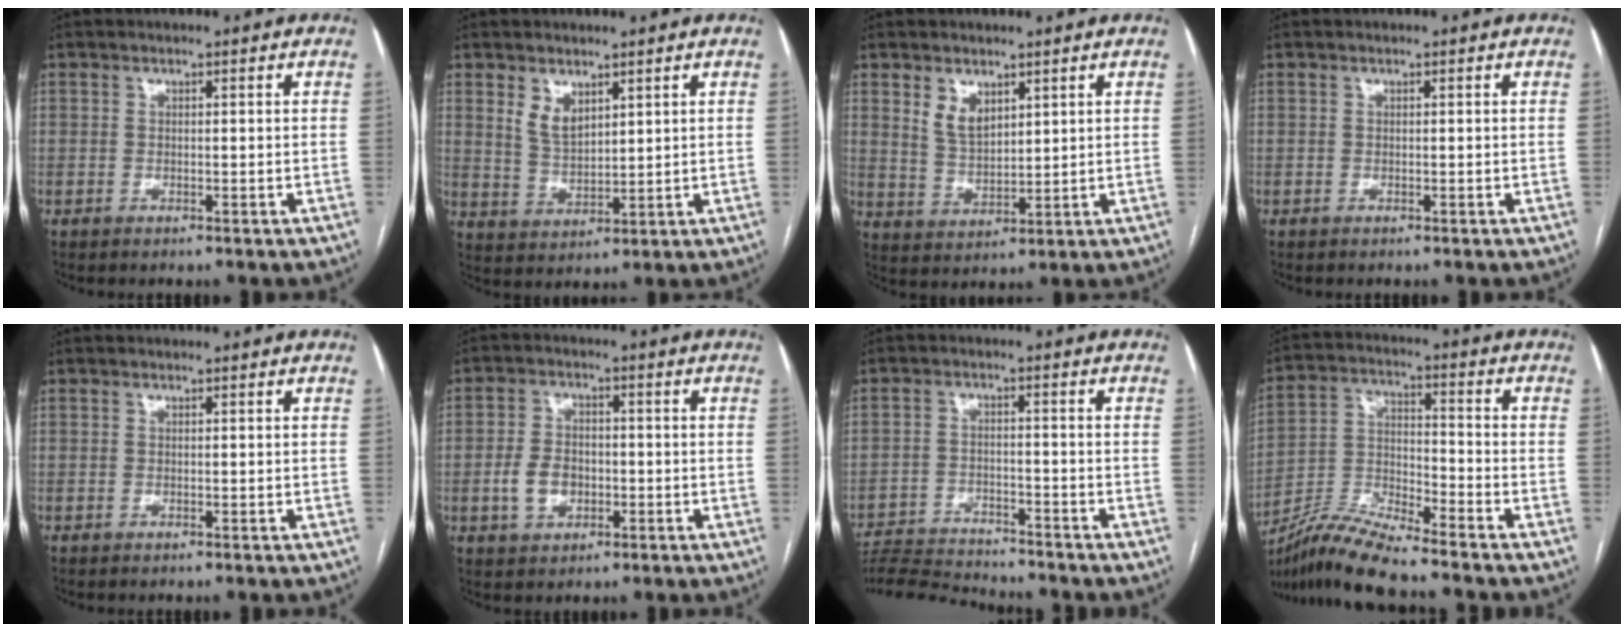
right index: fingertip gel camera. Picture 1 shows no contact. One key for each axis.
{"total": 4.5, "fx": 2.7, "fy": 2.3, "fz": 2.8, "tx": -0.058, "ty": -0.004, "tz": 0.062}
{"total": 4.8, "fx": 2.8, "fy": 2.6, "fz": 3.0, "tx": -0.060, "ty": -0.003, "tz": 0.064}
{"total": 0.0}
{"total": 0.0}
{"total": 5.5, "fx": -1.4, "fy": 3.9, "fz": 3.7, "tx": -0.077, "ty": 0.009, "tz": -0.020}
{"total": 10.2, "fx": -10.1, "fy": 0.0, "fz": 1.9, "tx": -0.032, "ty": -0.003, "tz": -0.168}
{"total": 10.6, "fx": -9.8, "fy": -0.7, "fz": 4.1, "tx": -0.084, "ty": -0.002, "tz": -0.184}